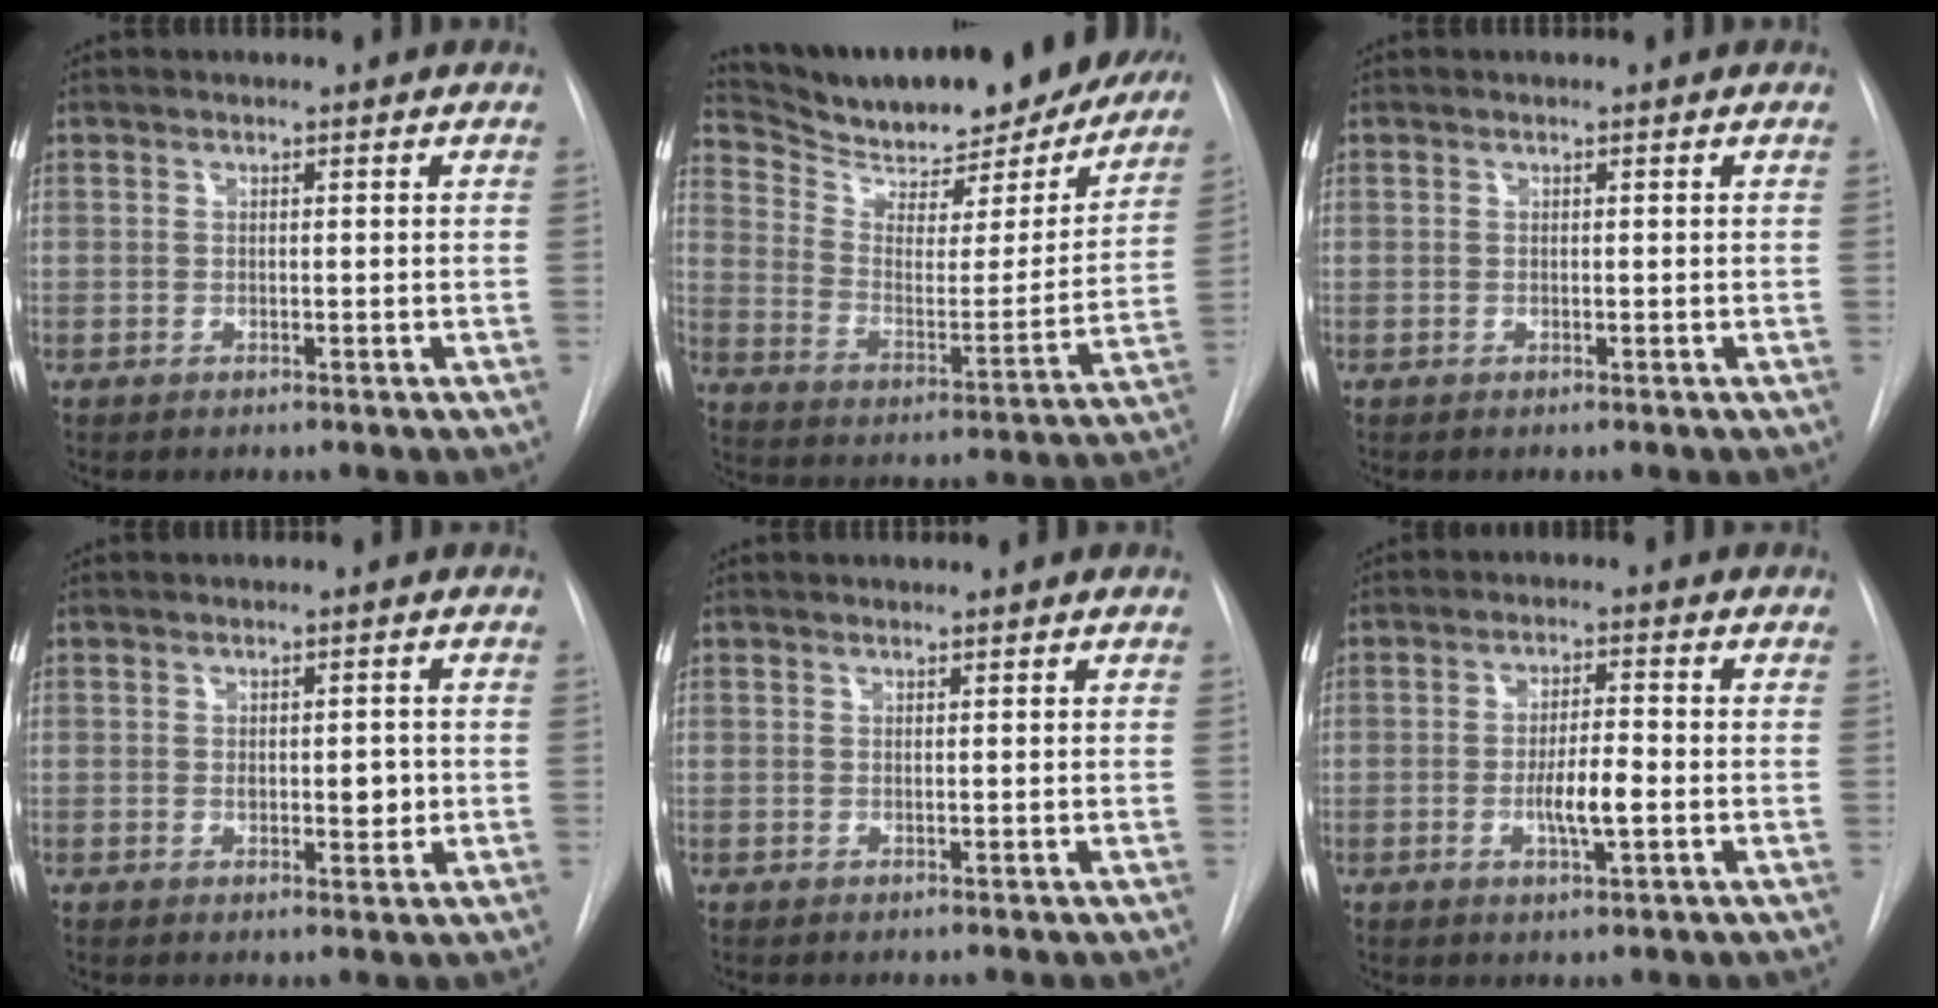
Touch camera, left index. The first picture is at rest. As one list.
[{"total": 25.0, "force": [22.6, 5.8, 9.2], "torque": [-0.150, -0.046, 0.311]}, {"total": 0.0}, {"total": 3.2, "force": [-0.6, 1.6, 2.7], "torque": [-0.032, -0.008, -0.005]}, {"total": 0.0}, {"total": 5.2, "force": [-1.8, 0.8, 4.8], "torque": [-0.089, -0.008, -0.029]}]